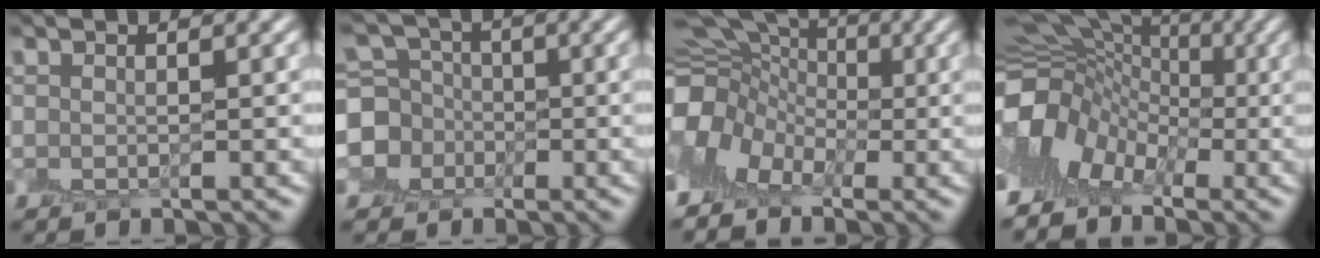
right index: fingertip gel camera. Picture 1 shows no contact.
{"total": 5.9, "force": [-0.8, 5.4, 2.3], "torque": [-0.042, 0.002, -0.045]}
{"total": 12.3, "force": [-0.1, 9.4, 8.0], "torque": [-0.156, 0.002, -0.007]}
{"total": 10.3, "force": [-2.4, 8.1, 5.8], "torque": [-0.098, 0.003, -0.052]}